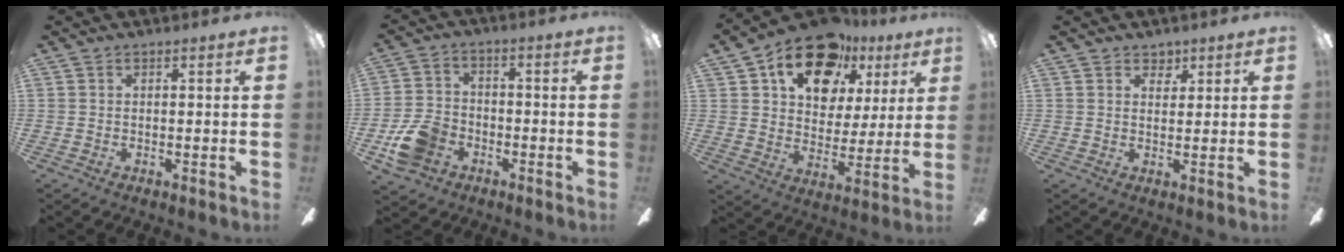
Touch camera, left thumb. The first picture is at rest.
{"total": 9.9, "force": [-4.5, 7.5, 4.7], "torque": [-0.107, 0.034, -0.080]}
{"total": 18.0, "force": [10.9, 11.0, 9.2], "torque": [-0.149, -0.051, 0.194]}
{"total": 3.2, "force": [2.3, 2.2, 0.5], "torque": [0.005, -0.010, 0.038]}